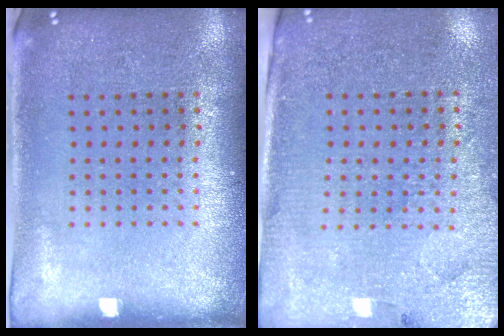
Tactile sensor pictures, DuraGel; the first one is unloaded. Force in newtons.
{"total": 3.1, "press": 3.0, "slide": 1.0}